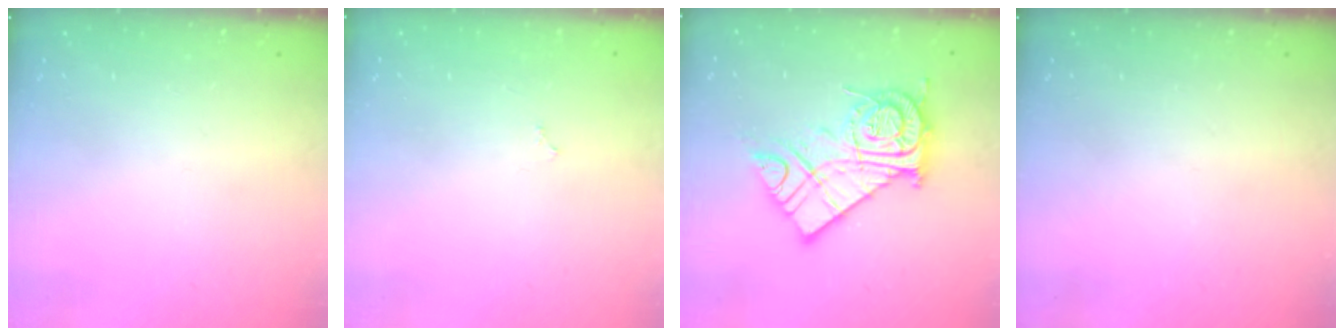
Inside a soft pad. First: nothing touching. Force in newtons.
{"total": 1.8, "press": 1.8, "slide": 0.3}
{"total": 15.8, "press": 15.7, "slide": 1.3}
{"total": 0.0}